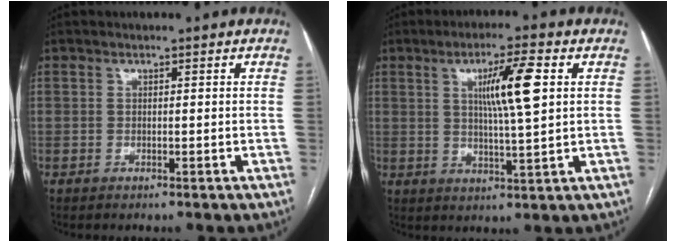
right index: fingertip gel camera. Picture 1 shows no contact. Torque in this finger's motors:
{"motor_torque": [0.95, 0.53, 0.26, 0.13]}